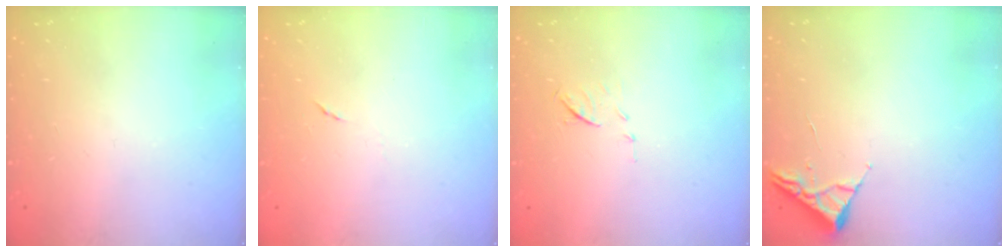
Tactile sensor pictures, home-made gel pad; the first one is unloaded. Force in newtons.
{"total": 3.9, "press": 3.5, "slide": 1.6}
{"total": 6.3, "press": 6.2, "slide": 0.6}
{"total": 2.6, "press": 2.6, "slide": 0.3}